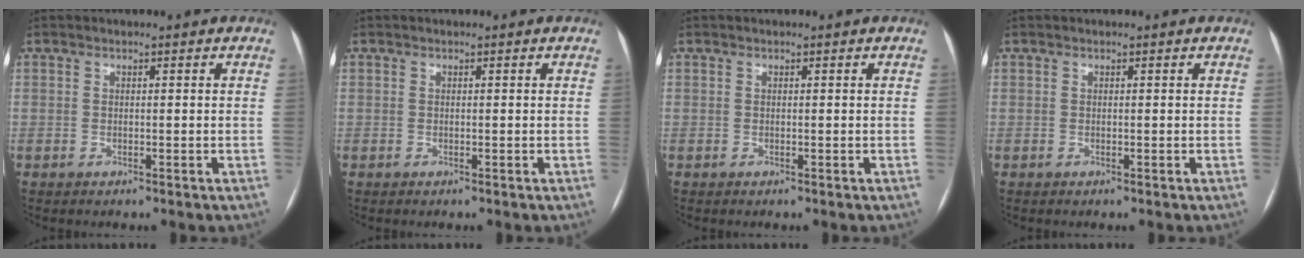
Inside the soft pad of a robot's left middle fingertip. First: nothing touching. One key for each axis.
{"total": 0.0}
{"total": 0.0}
{"total": 0.0}